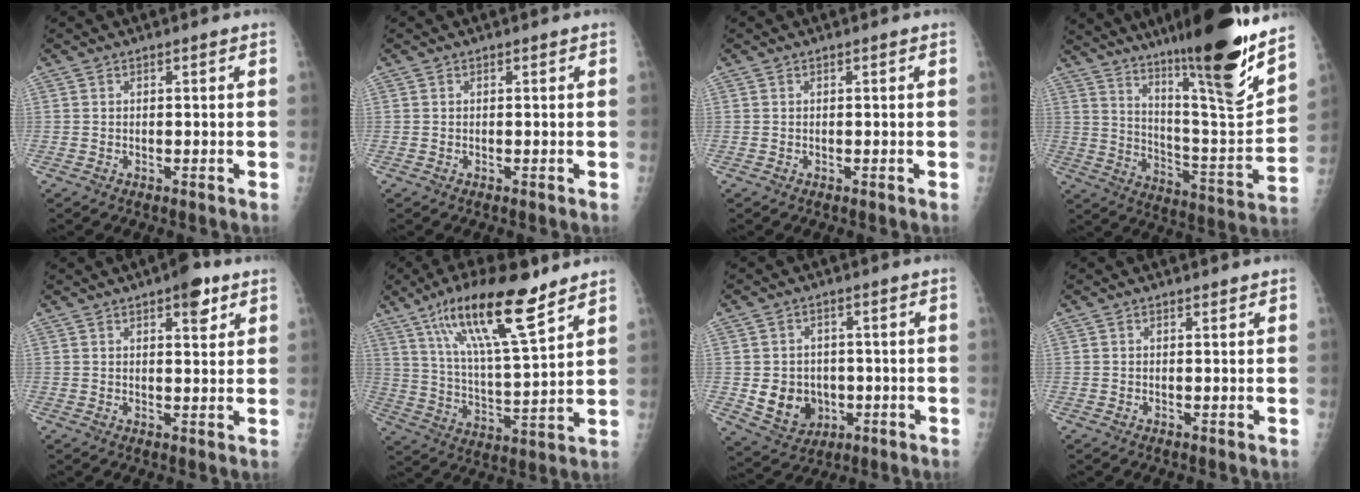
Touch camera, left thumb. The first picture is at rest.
{"total": 0.0}
{"total": 0.0}
{"total": 24.8, "force": [17.4, 2.5, 17.5], "torque": [-0.249, -0.091, 0.280]}
{"total": 6.0, "force": [3.4, 2.3, 4.4], "torque": [-0.043, -0.013, 0.041]}
{"total": 18.7, "force": [12.1, 4.0, 13.7], "torque": [-0.229, -0.050, 0.219]}
{"total": 8.6, "force": [-1.1, 7.4, 4.1], "torque": [-0.036, -0.001, 0.000]}
{"total": 0.7, "force": [0.5, 0.3, 0.3], "torque": [-0.007, -0.003, 0.008]}